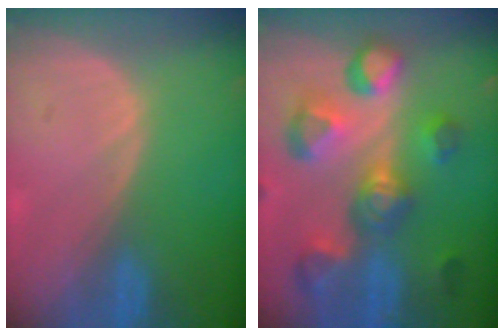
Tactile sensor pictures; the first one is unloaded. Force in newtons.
{"total": 11.1, "press": 9.9, "slide": 5.1}